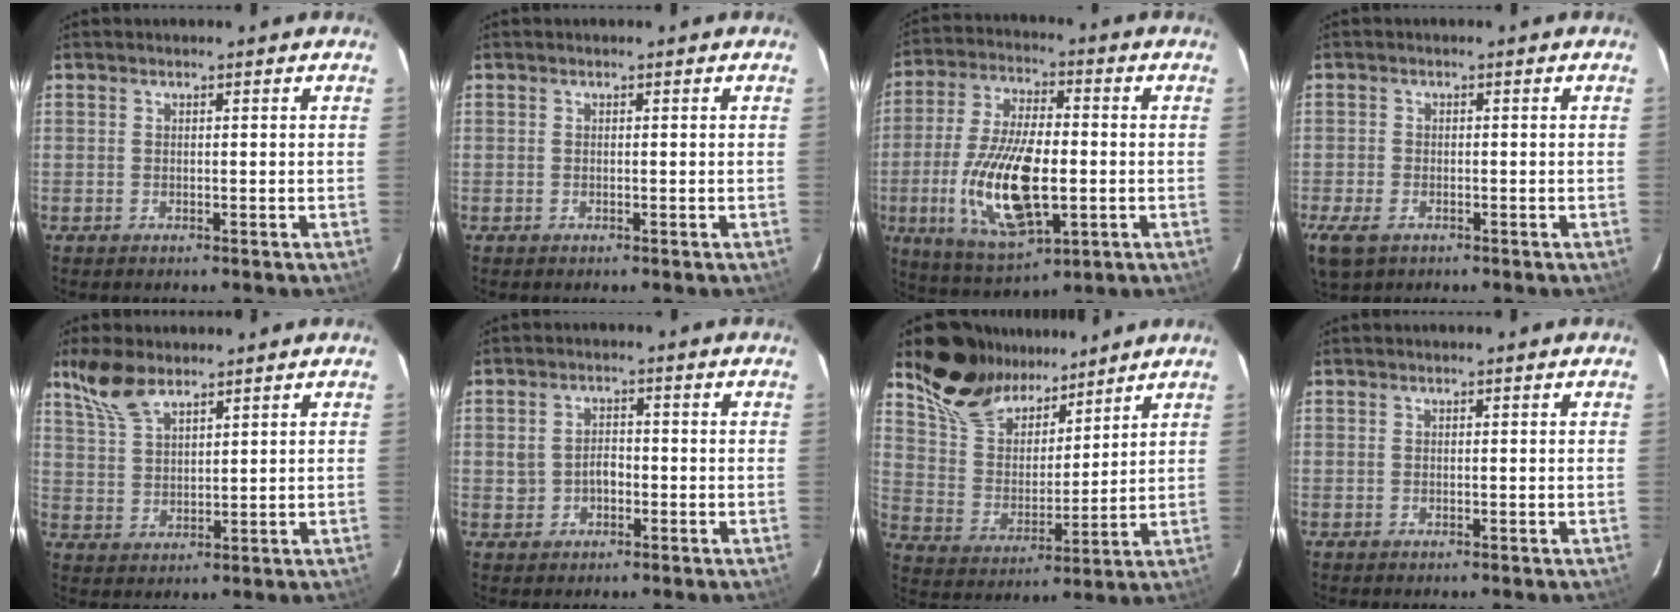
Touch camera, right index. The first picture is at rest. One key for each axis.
{"total": 0.0}
{"total": 18.4, "fx": -3.7, "fy": 7.7, "fz": 16.3, "tx": -0.334, "ty": -0.019, "tz": -0.058}
{"total": 6.0, "fx": -3.3, "fy": 3.5, "fz": 3.5, "tx": -0.088, "ty": -0.017, "tz": -0.061}
{"total": 7.4, "fx": 5.6, "fy": 2.7, "fz": 3.9, "tx": -0.085, "ty": 0.014, "tz": 0.117}
{"total": 3.3, "fx": -0.7, "fy": 2.6, "fz": 1.9, "tx": -0.039, "ty": 0.009, "tz": -0.006}
{"total": 16.7, "fx": 13.1, "fy": 8.1, "fz": 6.5, "tx": -0.148, "ty": 0.023, "tz": 0.250}
{"total": 0.0}